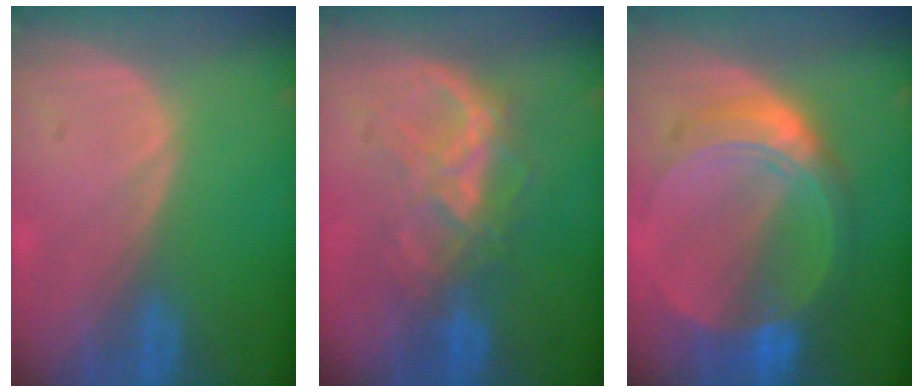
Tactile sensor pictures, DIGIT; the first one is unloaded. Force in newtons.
{"total": 6.4, "press": 6.4, "slide": 0.8}
{"total": 8.7, "press": 8.7, "slide": 0.7}